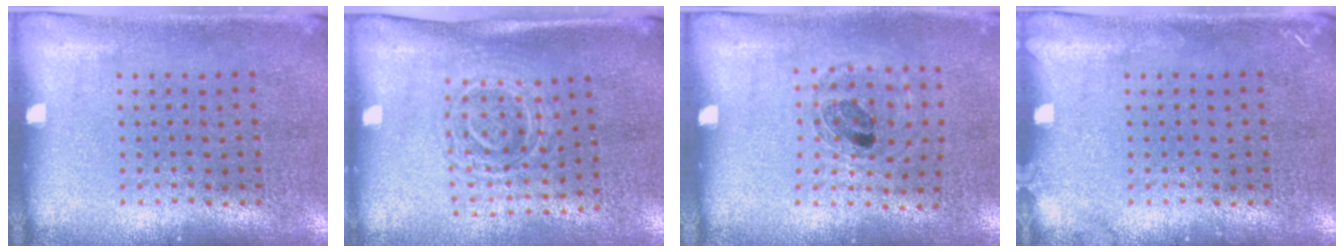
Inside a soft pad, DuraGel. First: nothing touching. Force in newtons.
{"total": 1.7, "press": 1.3, "slide": 1.0}
{"total": 0.8, "press": 0.8, "slide": 0.3}
{"total": 0.8, "press": 0.8, "slide": 0.1}